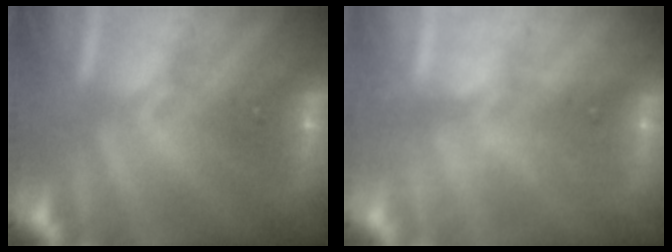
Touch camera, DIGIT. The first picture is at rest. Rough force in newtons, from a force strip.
{"total": 2.2}